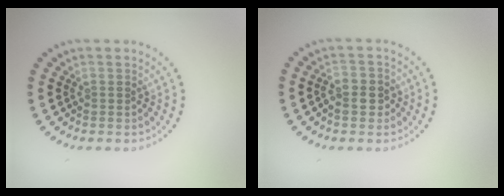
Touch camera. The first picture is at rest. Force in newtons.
{"total": 2.1, "press": 2.0, "slide": 0.6}